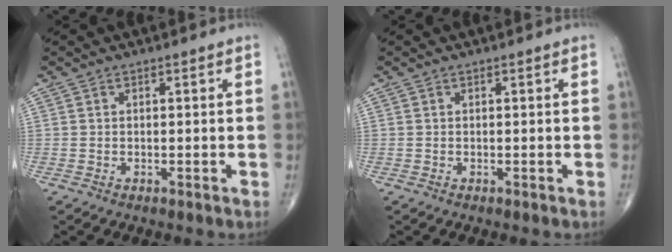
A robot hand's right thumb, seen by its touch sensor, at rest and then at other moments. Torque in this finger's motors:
{"motor_torque": [-0.01, 0.00, 0.00, 0.00, 0.00]}